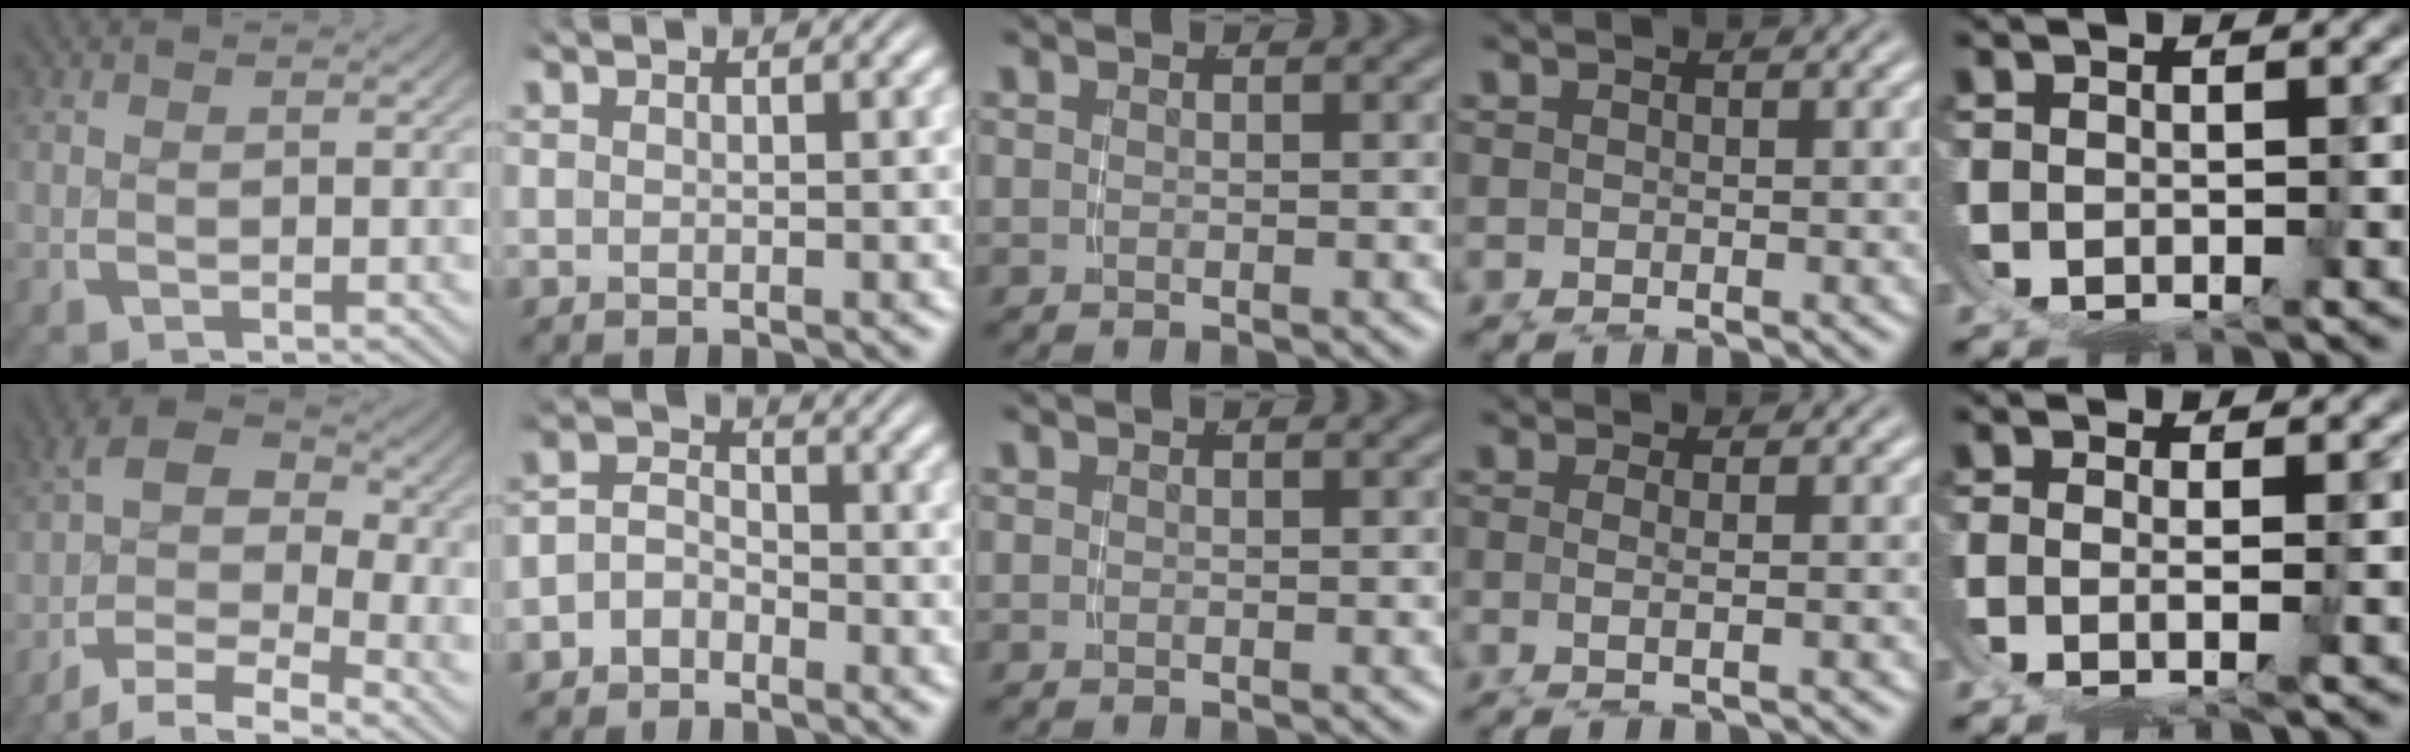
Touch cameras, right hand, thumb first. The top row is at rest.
{"thumb": {"total": 9.5, "force": [-1.8, 6.6, 6.6], "torque": [-0.104, -0.017, -0.045]}, "index": {"total": 3.9, "force": [-1.8, 3.3, 1.2], "torque": [-0.022, -0.003, -0.040]}, "ring": {"total": 1.5, "force": [-0.4, -0.2, 1.5], "torque": [-0.050, -0.012, 0.004]}, "little": {"total": 2.3, "force": [0.5, -1.7, 1.5], "torque": [-0.021, -0.002, 0.011]}}